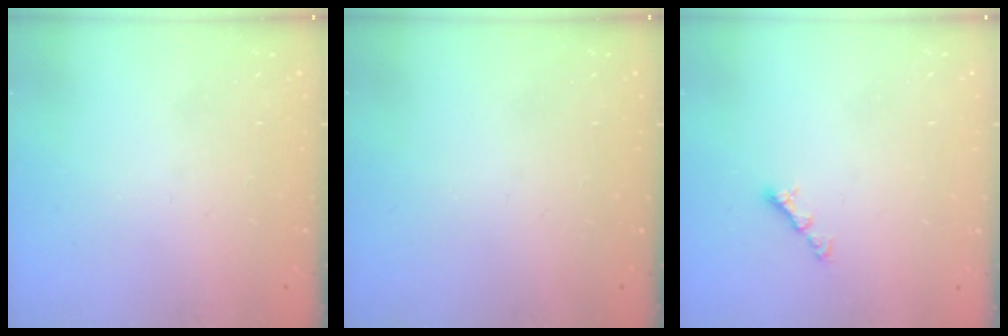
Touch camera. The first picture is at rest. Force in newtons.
{"total": 0.0}
{"total": 3.4, "press": 3.3, "slide": 0.6}